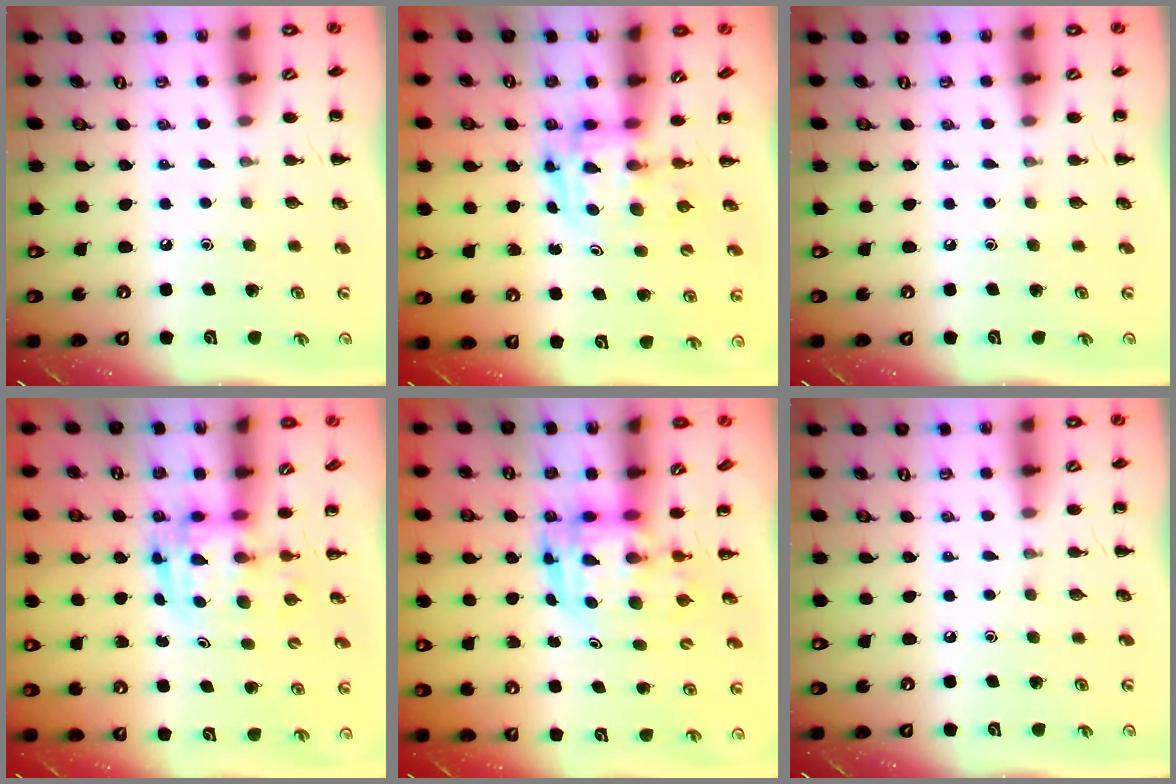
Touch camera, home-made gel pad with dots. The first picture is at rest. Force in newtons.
{"total": 3.2, "press": 3.1, "slide": 0.5}
{"total": 0.0}
{"total": 3.4, "press": 3.3, "slide": 0.7}
{"total": 3.6, "press": 3.6, "slide": 0.7}
{"total": 0.0}